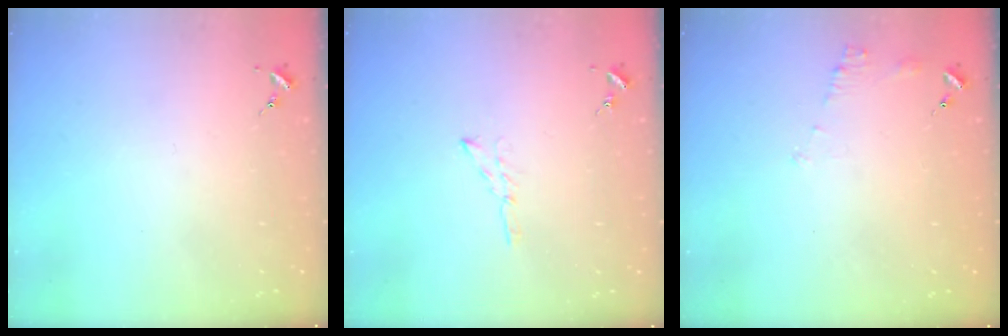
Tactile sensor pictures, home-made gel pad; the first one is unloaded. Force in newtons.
{"total": 4.5, "press": 4.5, "slide": 0.5}
{"total": 6.8, "press": 6.8, "slide": 0.6}